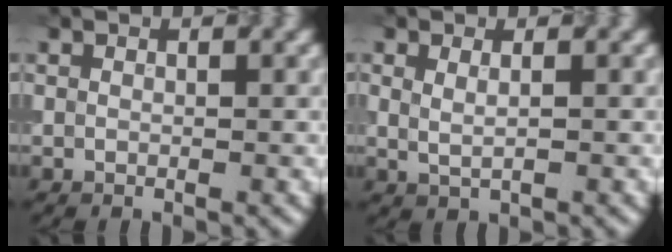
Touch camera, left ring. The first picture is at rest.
{"total": 1.2, "force": [0.4, 0.5, 1.0], "torque": [-0.019, -0.005, 0.010]}